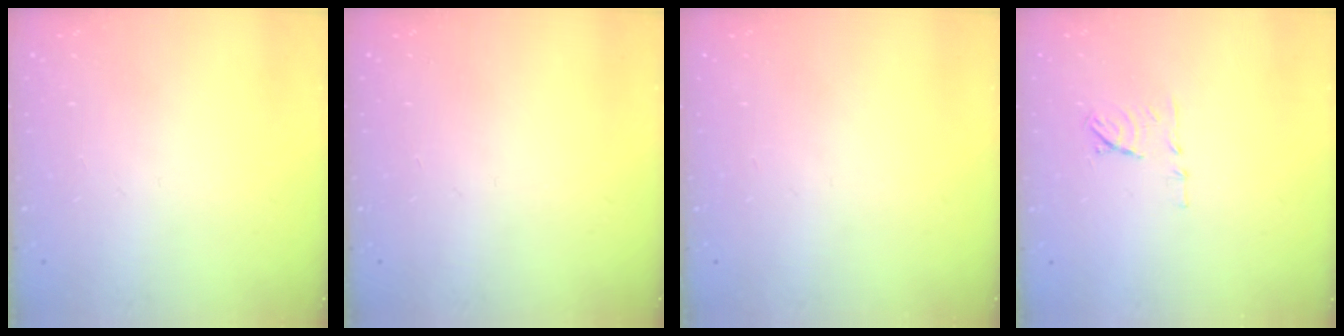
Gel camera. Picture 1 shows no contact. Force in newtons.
{"total": 0.0}
{"total": 0.0}
{"total": 7.6, "press": 7.6, "slide": 0.8}